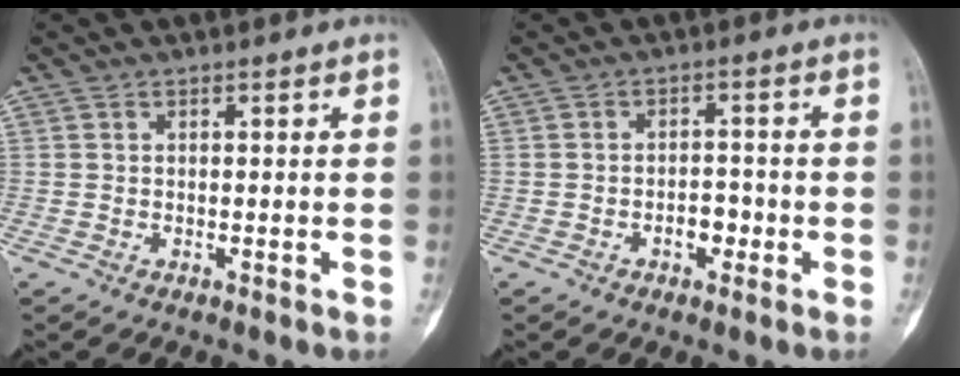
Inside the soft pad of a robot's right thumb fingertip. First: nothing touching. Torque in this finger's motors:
{"motor_torque": [0.53, 0.36, 0.26, -0.33, 0.01]}